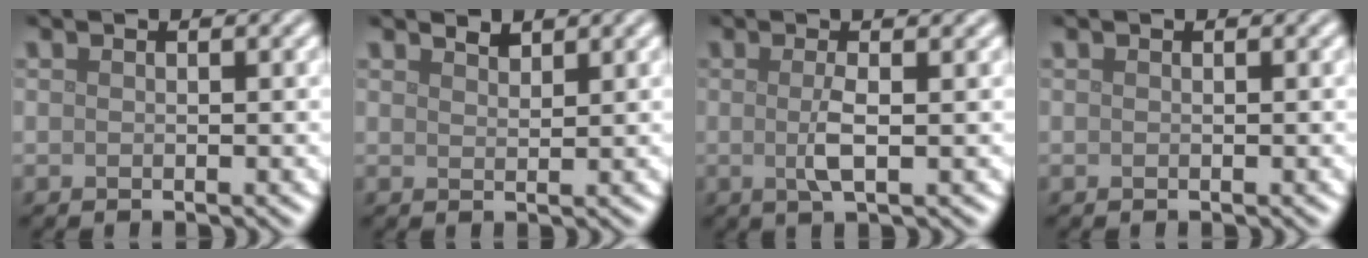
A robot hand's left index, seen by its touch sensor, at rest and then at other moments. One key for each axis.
{"total": 1.0, "fx": 1.0, "fy": 0.2, "fz": 0.2, "tx": -0.006, "ty": -0.001, "tz": 0.018}
{"total": 2.9, "fx": 0.2, "fy": 0.7, "fz": 2.8, "tx": -0.050, "ty": 0.003, "tz": 0.000}
{"total": 0.0}